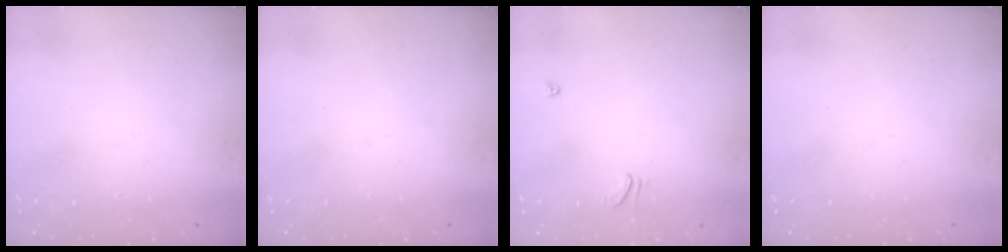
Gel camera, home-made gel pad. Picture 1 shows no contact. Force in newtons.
{"total": 0.0}
{"total": 1.3, "press": 1.2, "slide": 0.4}
{"total": 0.0}